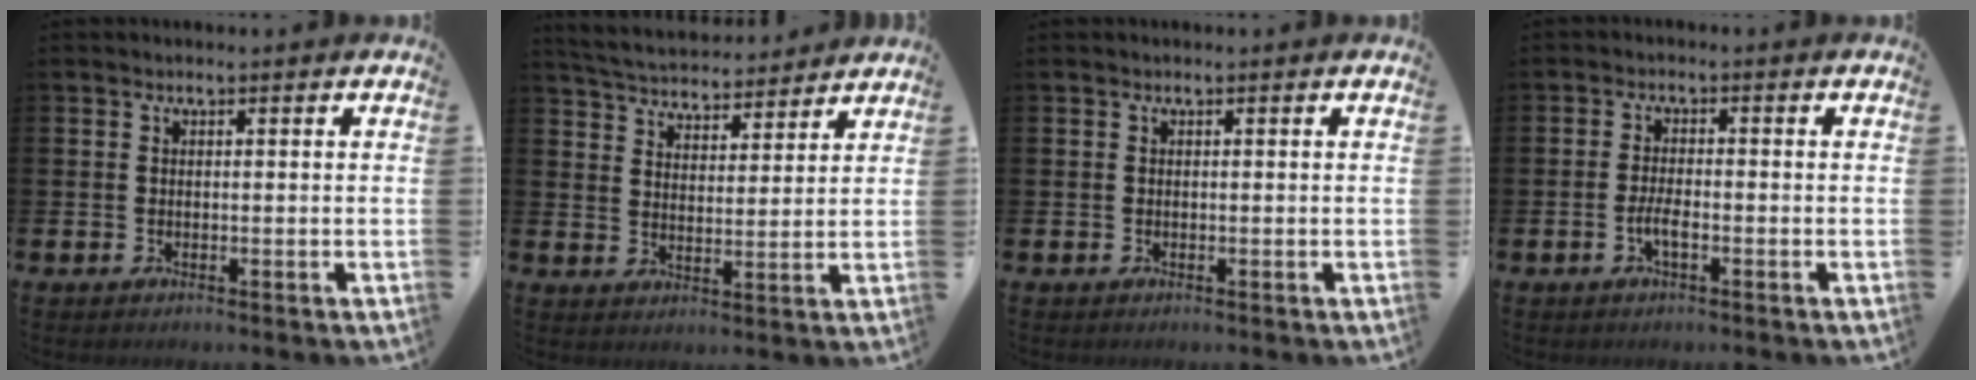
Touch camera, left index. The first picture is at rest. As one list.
[{"total": 5.1, "force": [5.0, 1.1, 0.3], "torque": [-0.027, -0.033, 0.087]}, {"total": 0.0}, {"total": 2.5, "force": [-1.0, 0.8, 2.1], "torque": [-0.042, 0.004, -0.018]}]